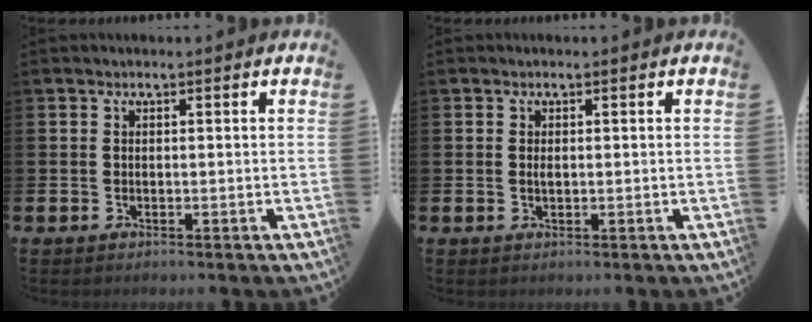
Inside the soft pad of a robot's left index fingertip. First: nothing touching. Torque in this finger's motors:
{"motor_torque": [0.33, 0.11, 0.01, 0.01]}